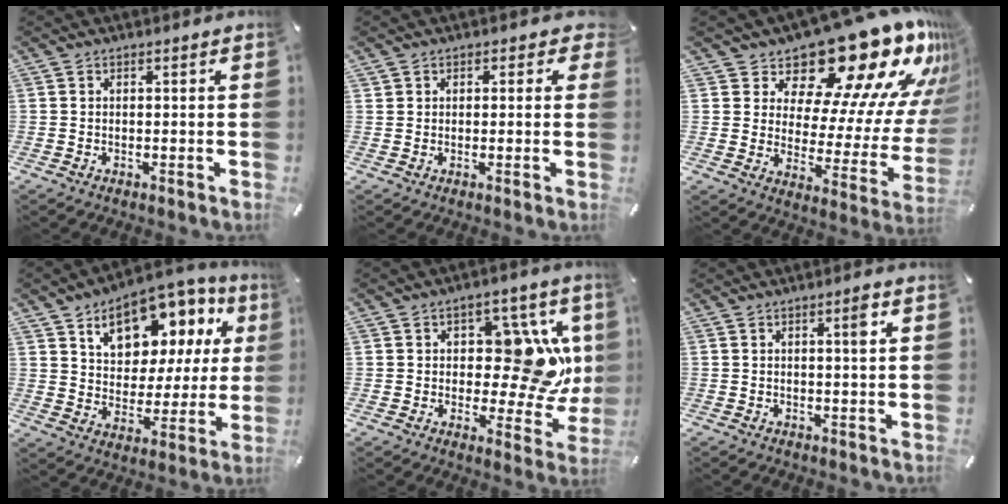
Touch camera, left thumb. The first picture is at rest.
{"total": 2.5, "force": [0.8, 2.2, 0.9], "torque": [0.005, -0.002, 0.009]}
{"total": 22.5, "force": [17.3, 9.0, 11.2], "torque": [-0.142, -0.144, 0.289]}
{"total": 14.4, "force": [9.0, 9.1, 6.7], "torque": [-0.108, -0.059, 0.159]}
{"total": 15.6, "force": [3.1, 9.4, 12.1], "torque": [-0.142, -0.027, 0.060]}
{"total": 2.9, "force": [0.9, 0.3, 2.8], "torque": [-0.039, -0.003, 0.008]}